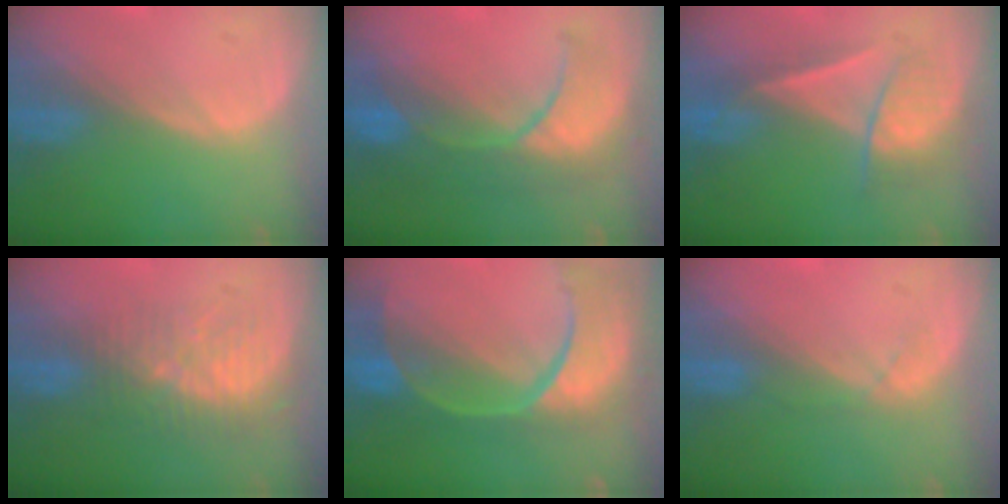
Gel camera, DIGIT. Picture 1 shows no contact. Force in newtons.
{"total": 9.9, "press": 9.1, "slide": 3.9}
{"total": 7.1, "press": 6.1, "slide": 3.7}
{"total": 8.6, "press": 7.4, "slide": 4.5}
{"total": 13.1, "press": 10.6, "slide": 7.7}
{"total": 2.1, "press": 1.9, "slide": 0.9}